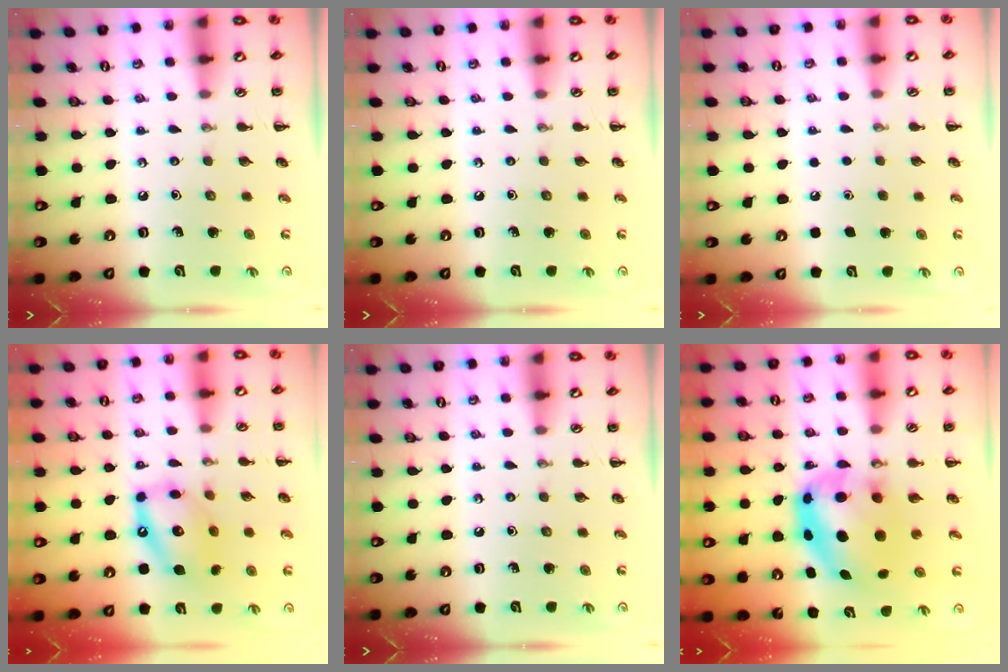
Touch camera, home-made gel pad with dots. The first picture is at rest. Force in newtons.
{"total": 0.0}
{"total": 1.6, "press": 1.6, "slide": 0.1}
{"total": 13.2, "press": 12.9, "slide": 3.0}
{"total": 0.0}
{"total": 8.3, "press": 8.1, "slide": 1.9}